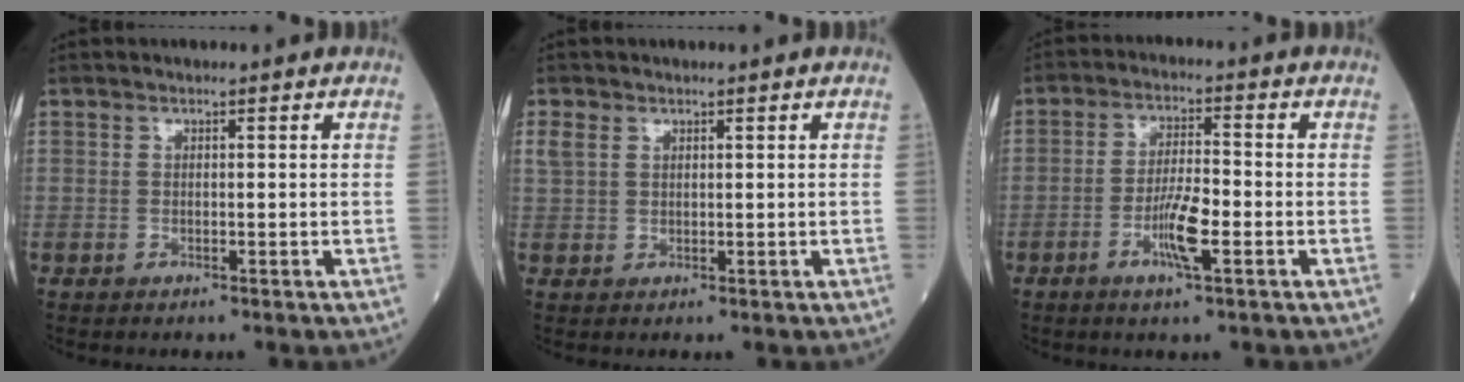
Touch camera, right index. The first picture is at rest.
{"total": 2.0, "force": [1.1, 1.4, 1.0], "torque": [-0.031, 0.010, 0.029]}
{"total": 6.4, "force": [-2.4, 0.8, 5.9], "torque": [-0.112, -0.004, -0.047]}